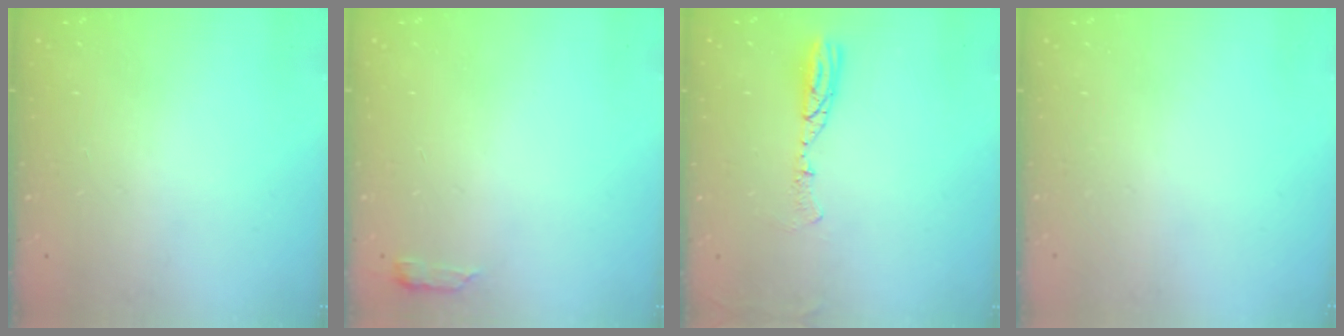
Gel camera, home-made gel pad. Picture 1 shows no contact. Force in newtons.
{"total": 2.9, "press": 2.8, "slide": 0.6}
{"total": 7.4, "press": 7.2, "slide": 1.5}
{"total": 0.0}